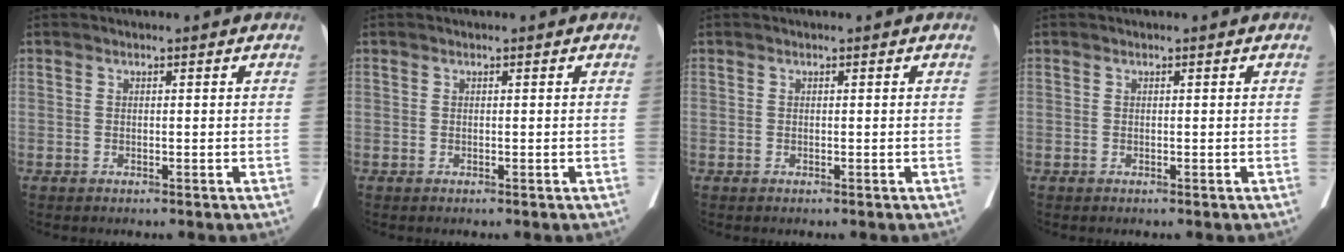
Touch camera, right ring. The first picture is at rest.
{"total": 0.0}
{"total": 0.0}
{"total": 0.0}